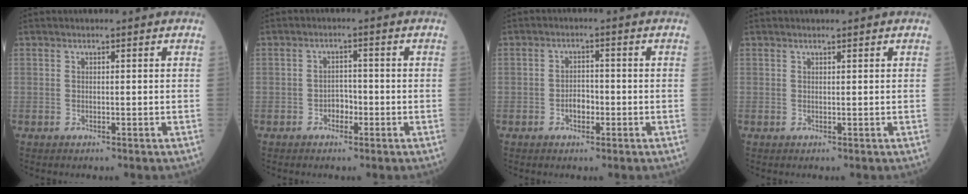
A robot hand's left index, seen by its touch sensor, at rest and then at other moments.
{"total": 2.2, "force": [-1.0, 1.4, 1.3], "torque": [-0.017, 0.007, -0.019]}
{"total": 2.5, "force": [-1.0, 1.5, 1.8], "torque": [-0.029, 0.006, -0.018]}
{"total": 0.9, "force": [0.8, 0.0, 0.4], "torque": [-0.009, 0.007, 0.015]}